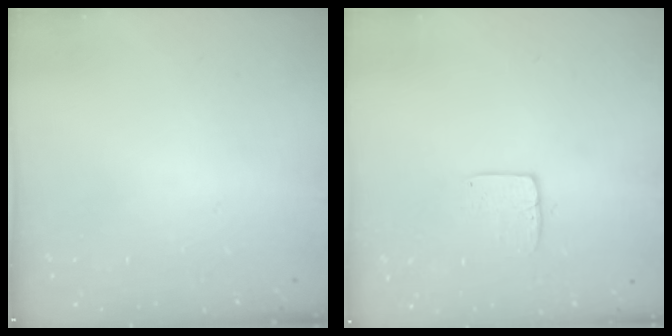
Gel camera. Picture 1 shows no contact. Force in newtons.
{"total": 6.5, "press": 6.5, "slide": 0.4}